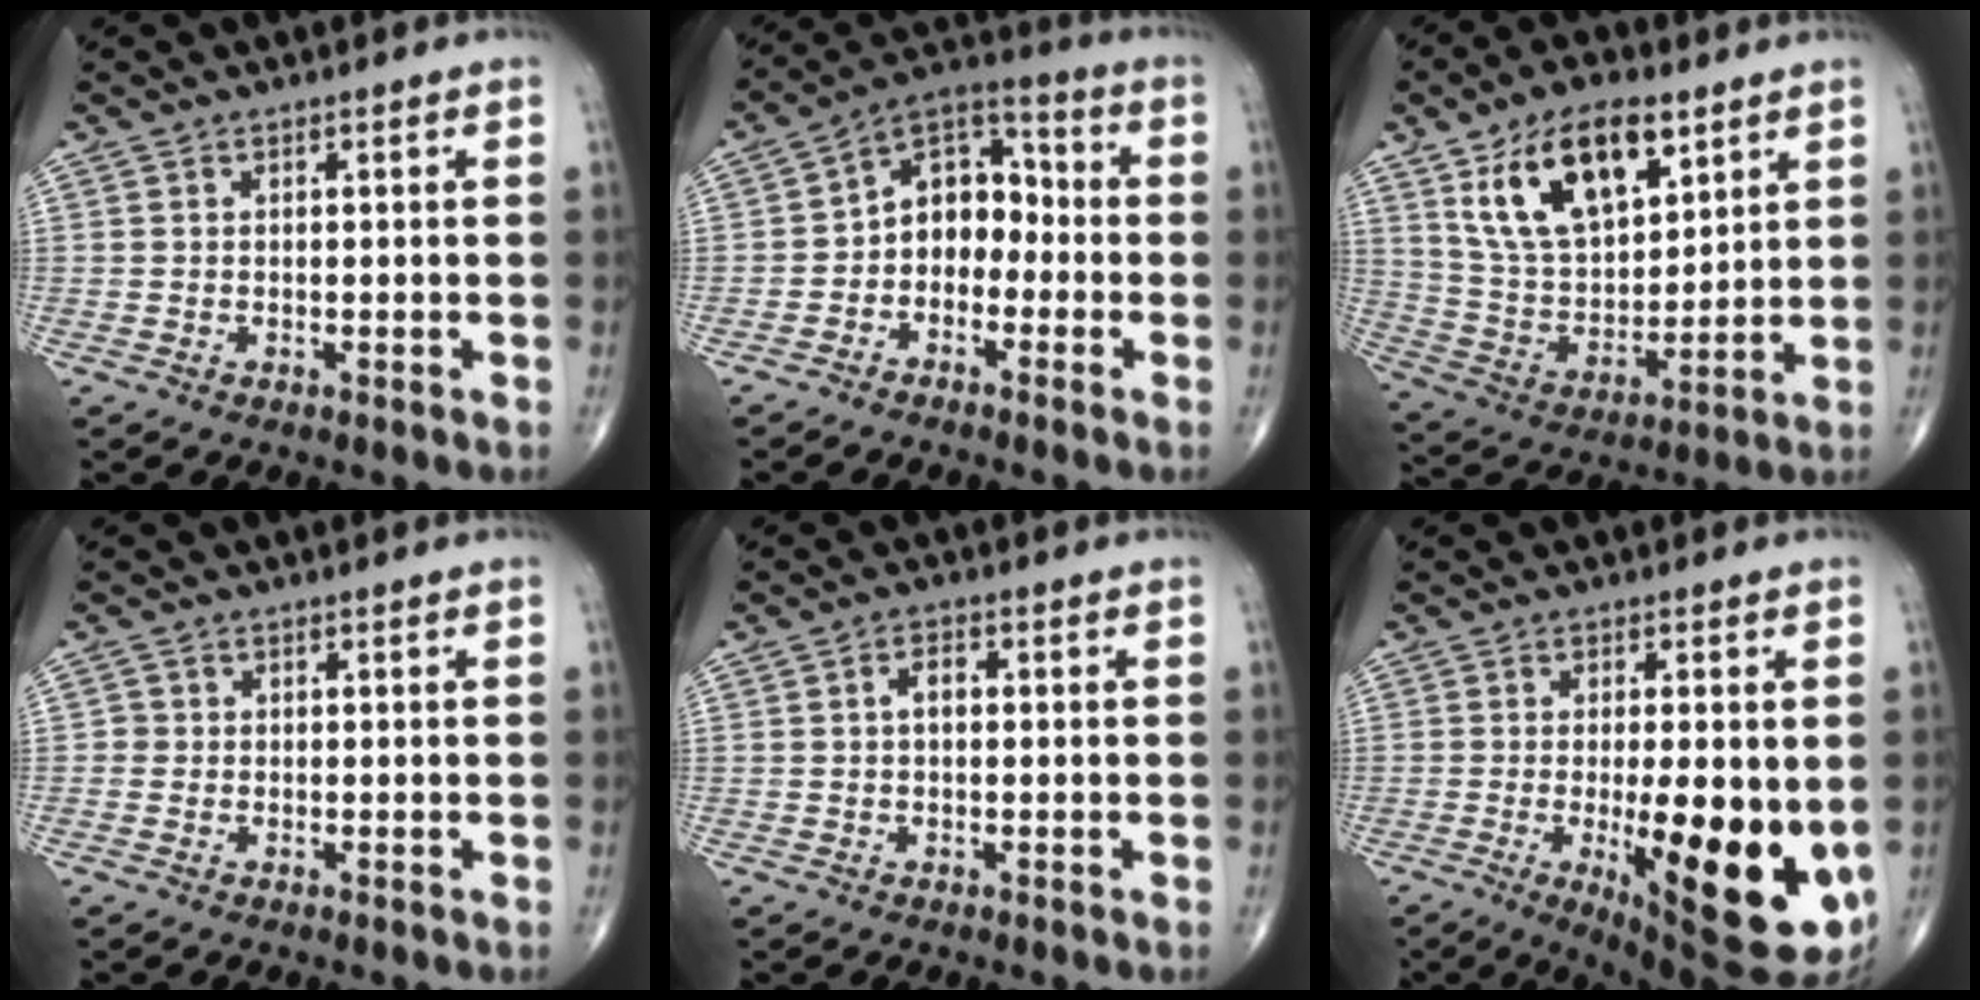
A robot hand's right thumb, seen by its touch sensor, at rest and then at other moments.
{"total": 9.8, "force": [-2.0, 7.2, 6.3], "torque": [-0.065, 0.047, -0.056]}
{"total": 18.3, "force": [9.3, 9.4, 12.7], "torque": [-0.190, -0.033, 0.178]}
{"total": 1.1, "force": [-0.2, 1.0, 0.2], "torque": [0.005, 0.004, -0.007]}
{"total": 2.5, "force": [0.1, 1.5, 2.0], "torque": [-0.031, 0.010, -0.003]}
{"total": 19.1, "force": [-3.5, 6.0, 17.8], "torque": [-0.217, -0.031, -0.027]}